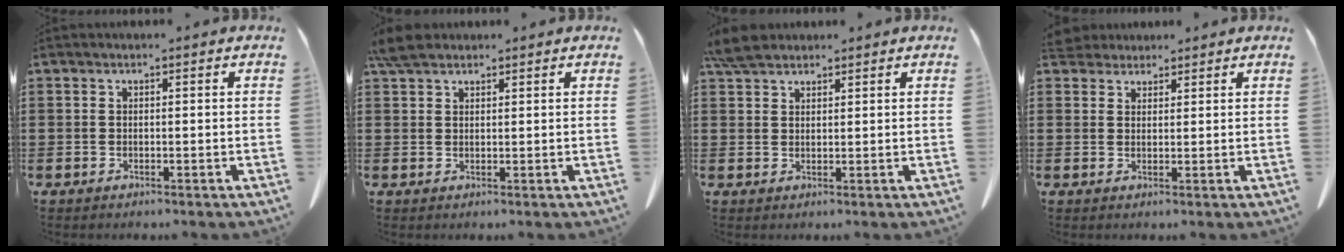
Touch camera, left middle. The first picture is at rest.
{"total": 3.6, "force": [2.9, 1.4, 1.5], "torque": [-0.037, 0.004, 0.058]}
{"total": 4.1, "force": [3.6, 1.4, 1.6], "torque": [-0.041, 0.000, 0.070]}
{"total": 3.0, "force": [2.9, 0.8, 0.3], "torque": [-0.014, -0.002, 0.057]}